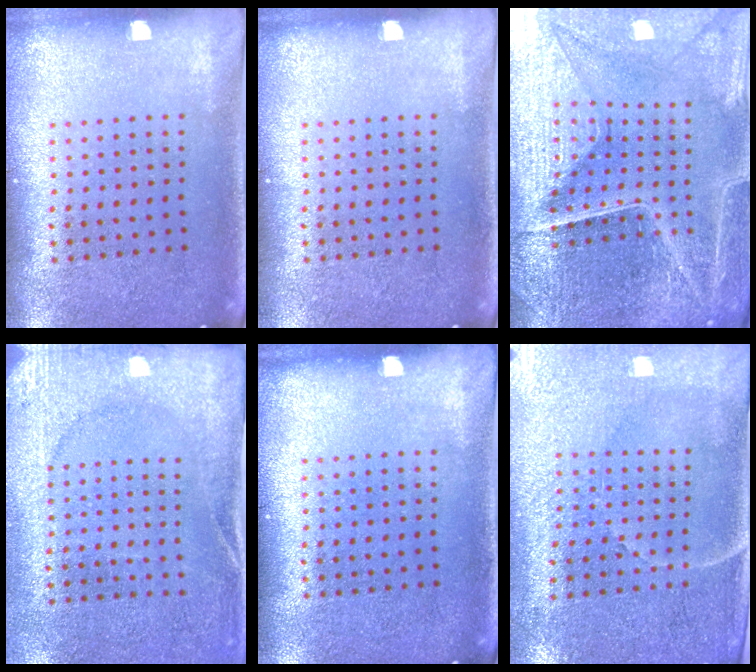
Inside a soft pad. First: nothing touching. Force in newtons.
{"total": 0.0}
{"total": 5.2, "press": 5.0, "slide": 1.5}
{"total": 2.6, "press": 2.5, "slide": 0.6}
{"total": 0.0}
{"total": 3.4, "press": 3.2, "slide": 1.0}